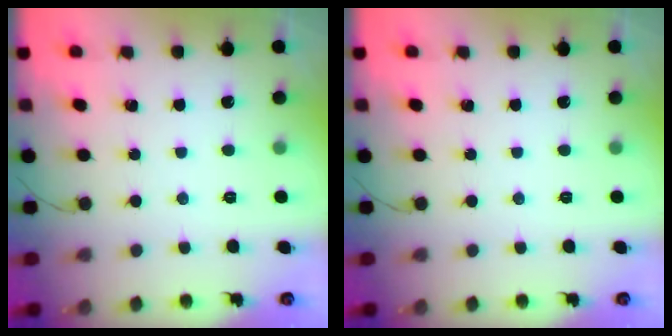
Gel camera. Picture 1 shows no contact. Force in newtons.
{"total": 0.0}